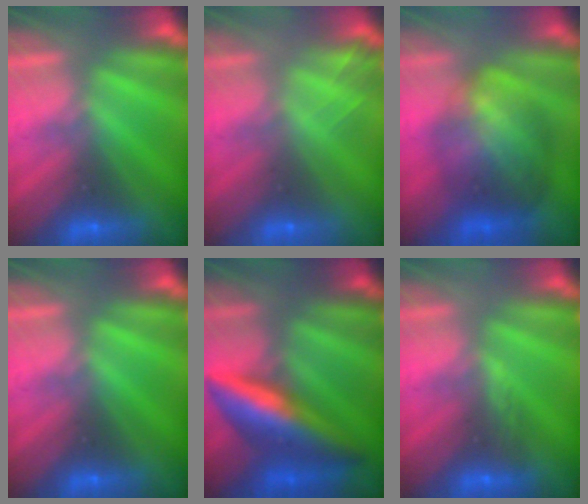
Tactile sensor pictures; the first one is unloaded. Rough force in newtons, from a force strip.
{"total": 2.1}
{"total": 8.5}
{"total": 0.0}
{"total": 5.8}
{"total": 2.8}